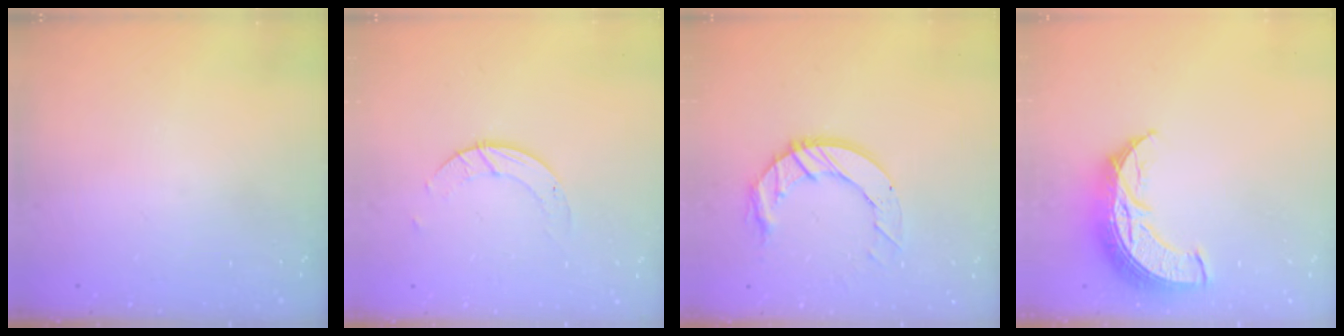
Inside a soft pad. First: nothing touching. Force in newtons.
{"total": 2.8, "press": 2.8, "slide": 0.3}
{"total": 11.0, "press": 11.0, "slide": 1.2}
{"total": 11.2, "press": 11.1, "slide": 0.9}